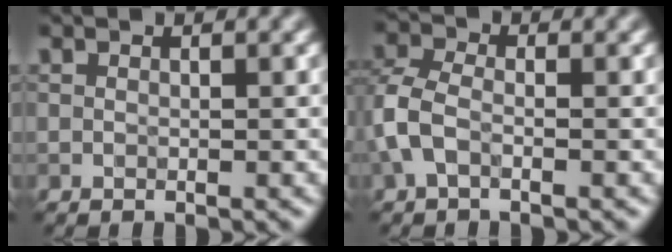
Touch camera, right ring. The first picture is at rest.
{"total": 3.1, "force": [-1.0, 1.8, 2.3], "torque": [-0.060, 0.006, -0.031]}